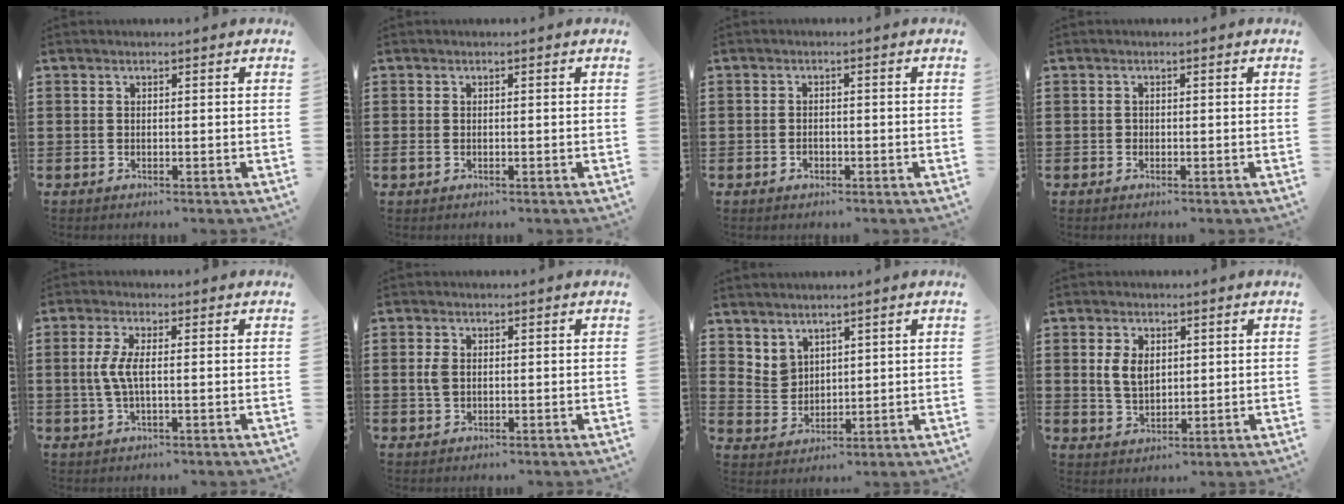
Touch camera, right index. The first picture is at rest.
{"total": 0.5, "force": [-0.2, 0.3, 0.4], "torque": [-0.017, -0.003, -0.007]}
{"total": 0.8, "force": [-0.4, 0.4, 0.5], "torque": [-0.013, -0.004, -0.007]}
{"total": 0.5, "force": [-0.2, 0.5, 0.2], "torque": [-0.004, 0.003, -0.005]}
{"total": 4.1, "force": [-0.1, 1.0, 3.9], "torque": [-0.102, -0.010, -0.013]}
{"total": 2.4, "force": [0.3, 1.5, 1.8], "torque": [-0.046, 0.003, 0.002]}
{"total": 3.9, "force": [3.3, 2.0, 0.0], "torque": [-0.013, -0.004, 0.067]}
{"total": 4.7, "force": [1.0, 3.0, 3.5], "torque": [-0.083, 0.007, 0.015]}